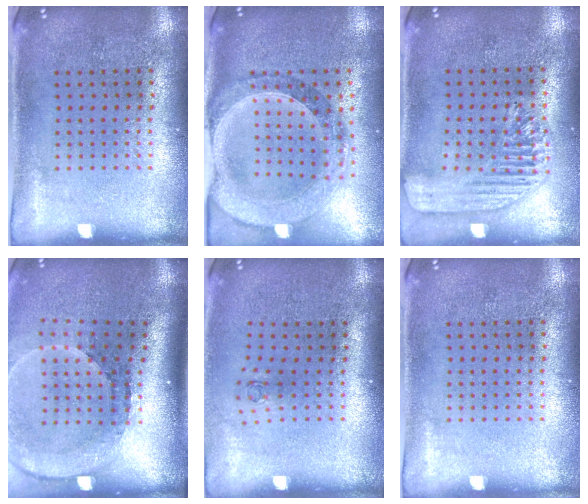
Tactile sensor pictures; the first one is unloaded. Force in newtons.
{"total": 1.5, "press": 1.5, "slide": 0.3}
{"total": 1.7, "press": 1.5, "slide": 0.7}
{"total": 2.7, "press": 1.8, "slide": 1.9}
{"total": 0.6, "press": 0.3, "slide": 0.6}
{"total": 0.0}